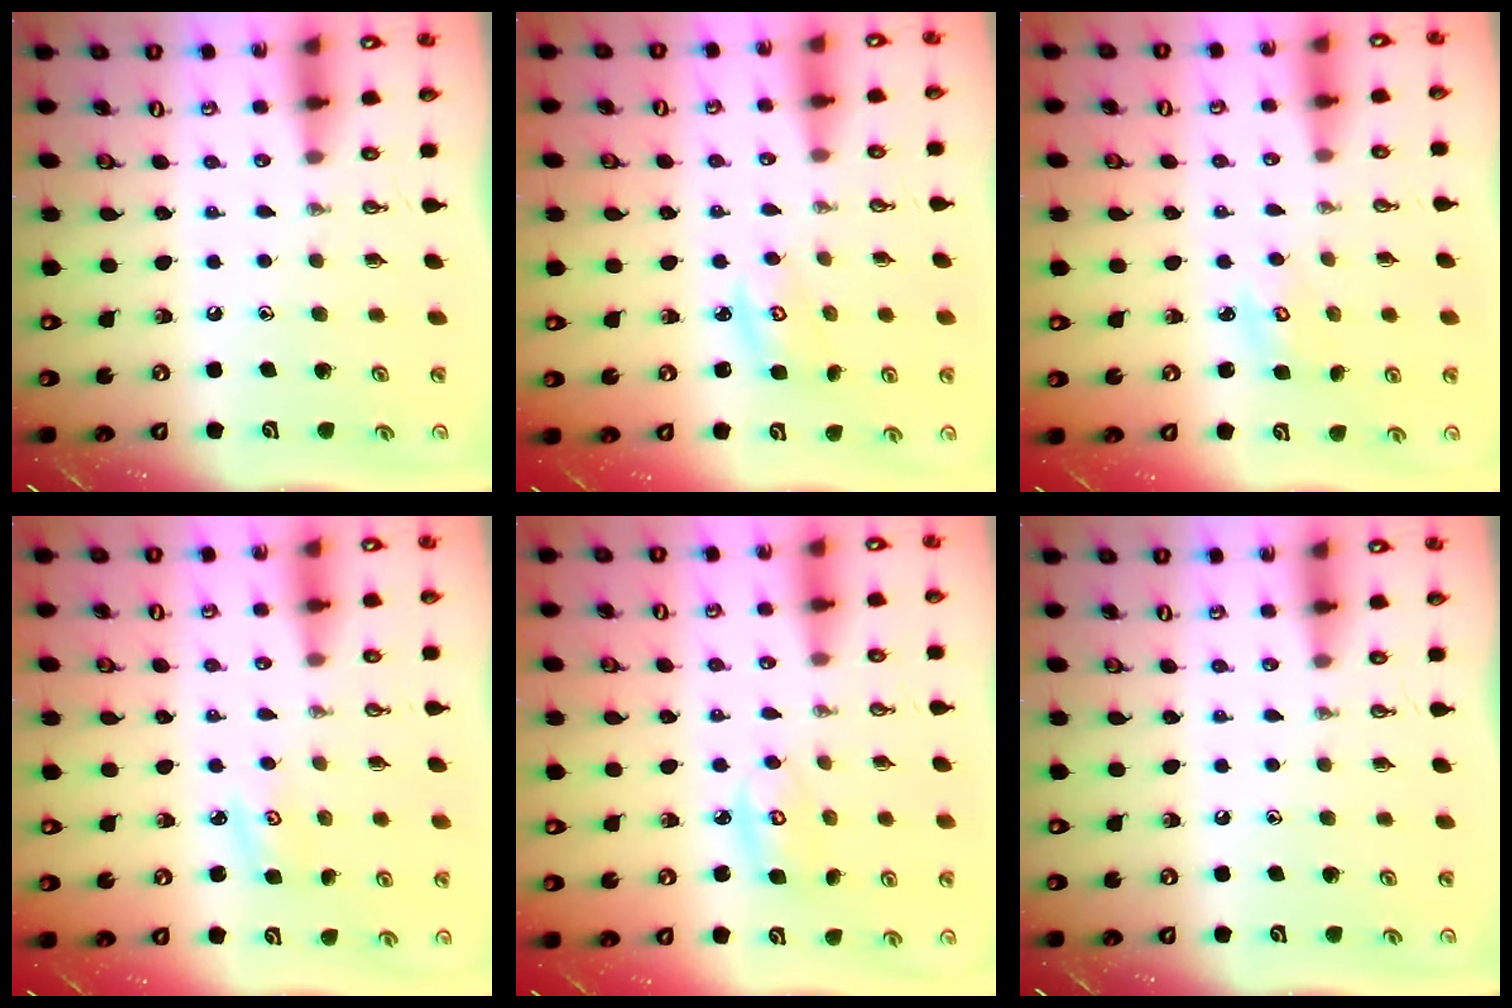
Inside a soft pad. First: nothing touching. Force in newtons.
{"total": 2.8, "press": 2.8, "slide": 0.2}
{"total": 2.7, "press": 2.7, "slide": 0.3}
{"total": 3.2, "press": 3.2, "slide": 0.4}
{"total": 4.4, "press": 4.4, "slide": 0.3}
{"total": 0.0}